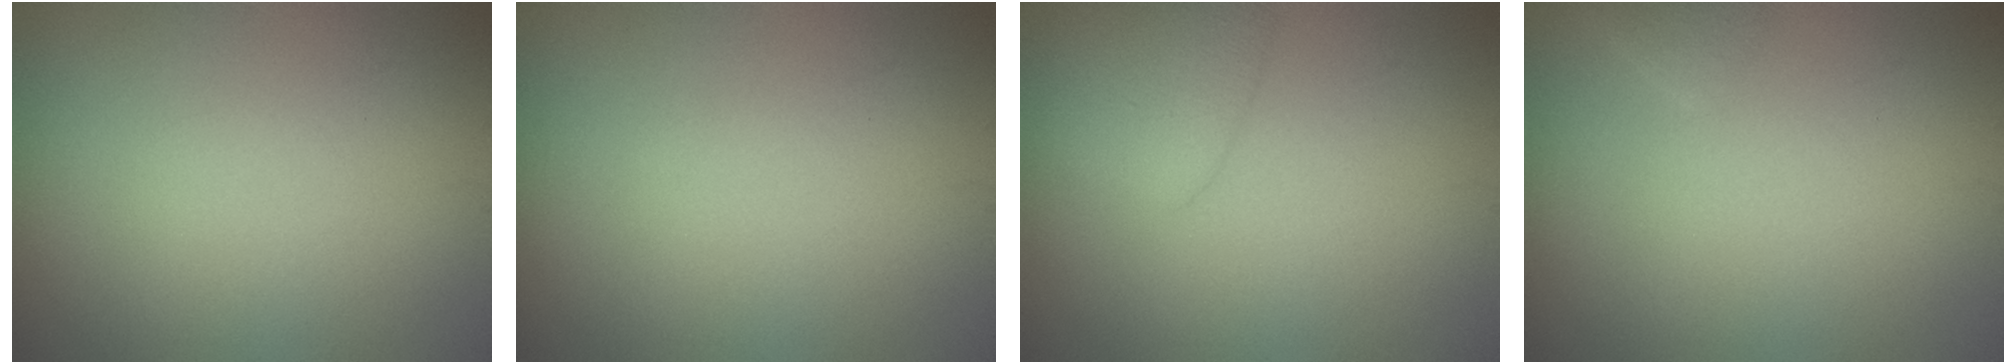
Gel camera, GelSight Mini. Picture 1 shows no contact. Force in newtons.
{"total": 0.0}
{"total": 2.7, "press": 2.7, "slide": 0.2}
{"total": 0.9, "press": 0.9, "slide": 0.1}